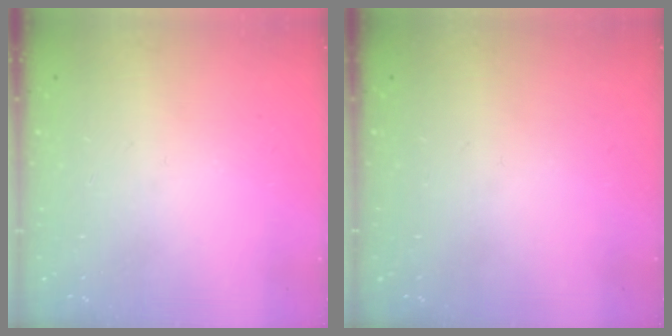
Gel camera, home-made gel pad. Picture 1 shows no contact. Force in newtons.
{"total": 0.0}